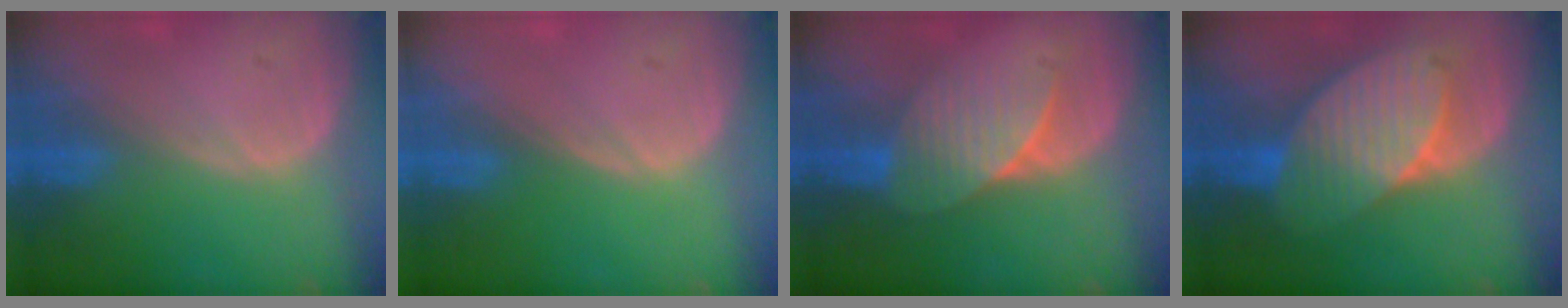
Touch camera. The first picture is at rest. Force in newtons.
{"total": 0.0}
{"total": 6.9, "press": 6.6, "slide": 2.1}
{"total": 9.2, "press": 9.2, "slide": 0.4}